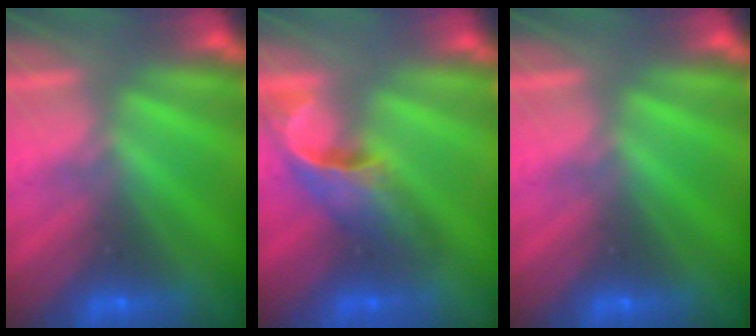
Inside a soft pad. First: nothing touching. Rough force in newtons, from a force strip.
{"total": 4.7}
{"total": 0.0}